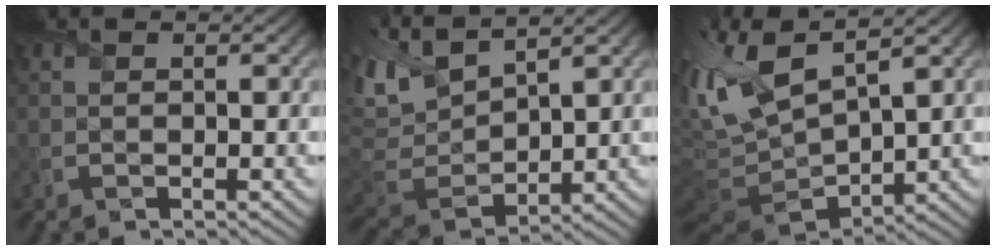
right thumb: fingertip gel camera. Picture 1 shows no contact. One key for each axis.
{"total": 9.8, "fx": 6.1, "fy": 4.0, "fz": 6.5, "tx": -0.178, "ty": 0.015, "tz": 0.117}
{"total": 13.4, "fx": 4.5, "fy": 5.7, "fz": 11.3, "tx": -0.273, "ty": 0.014, "tz": 0.095}